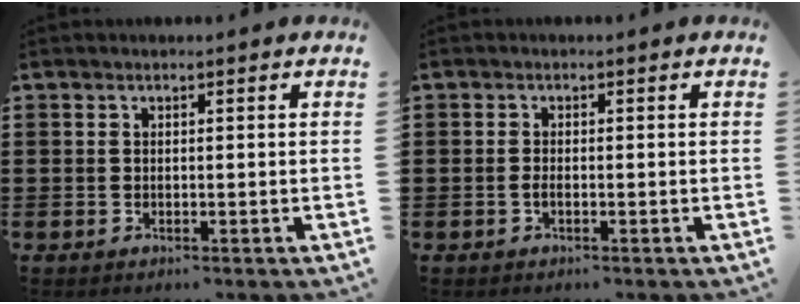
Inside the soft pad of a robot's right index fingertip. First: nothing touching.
{"total": 0.9, "force": [-0.4, 0.2, 0.8], "torque": [-0.016, -0.003, -0.007]}